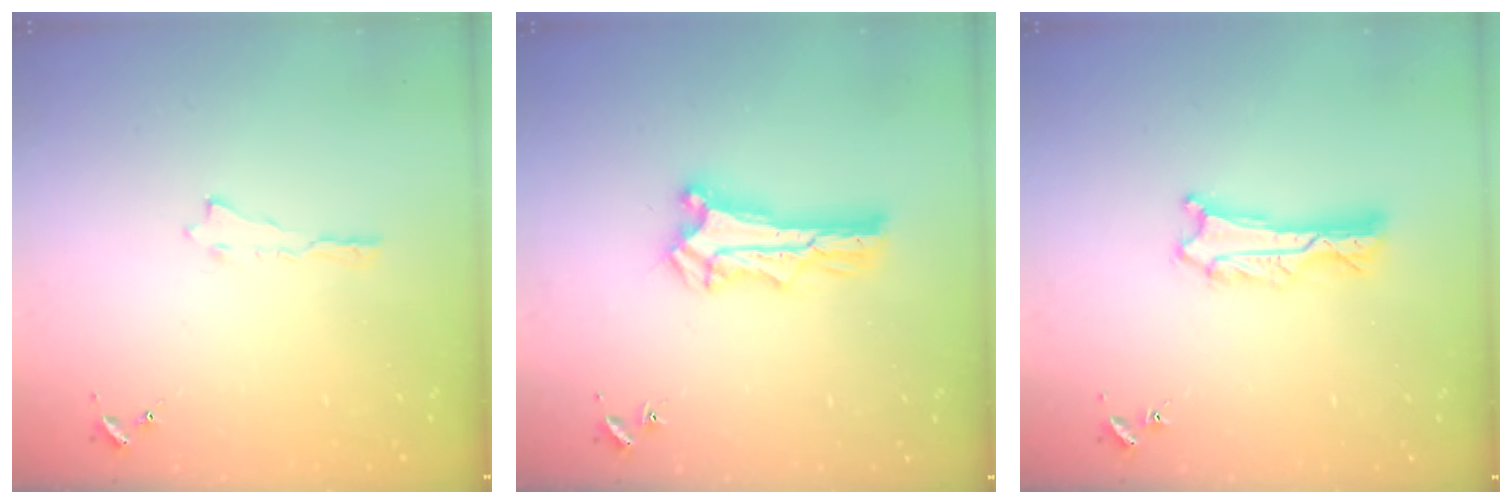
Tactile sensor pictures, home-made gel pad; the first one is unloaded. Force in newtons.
{"total": 2.7, "press": 2.7, "slide": 0.3}
{"total": 2.2, "press": 2.2, "slide": 0.2}